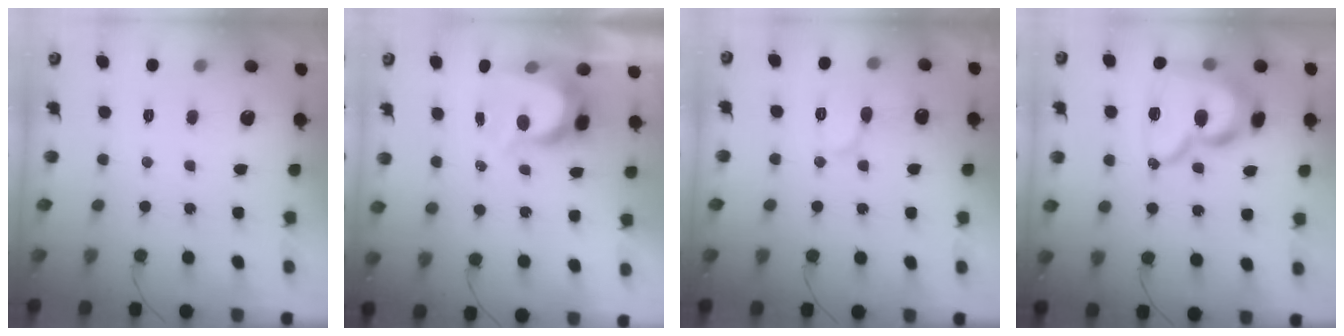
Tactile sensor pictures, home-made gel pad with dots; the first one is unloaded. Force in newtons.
{"total": 7.0, "press": 6.9, "slide": 0.8}
{"total": 10.4, "press": 10.3, "slide": 1.4}
{"total": 17.8, "press": 17.7, "slide": 1.7}